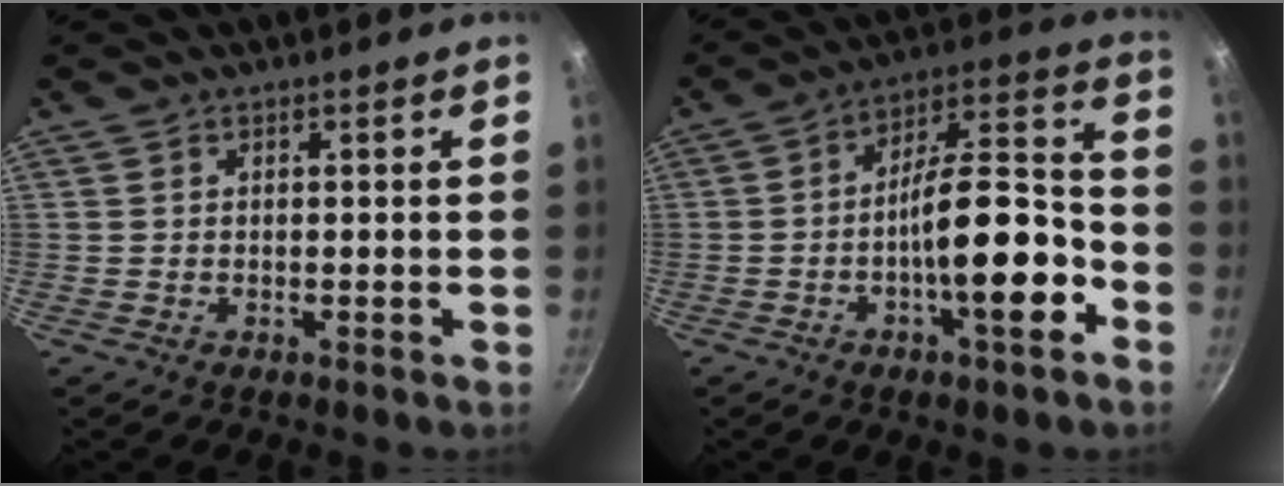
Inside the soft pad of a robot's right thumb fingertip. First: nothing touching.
{"total": 16.7, "force": [-5.5, 5.3, 14.8], "torque": [-0.206, 0.053, -0.094]}